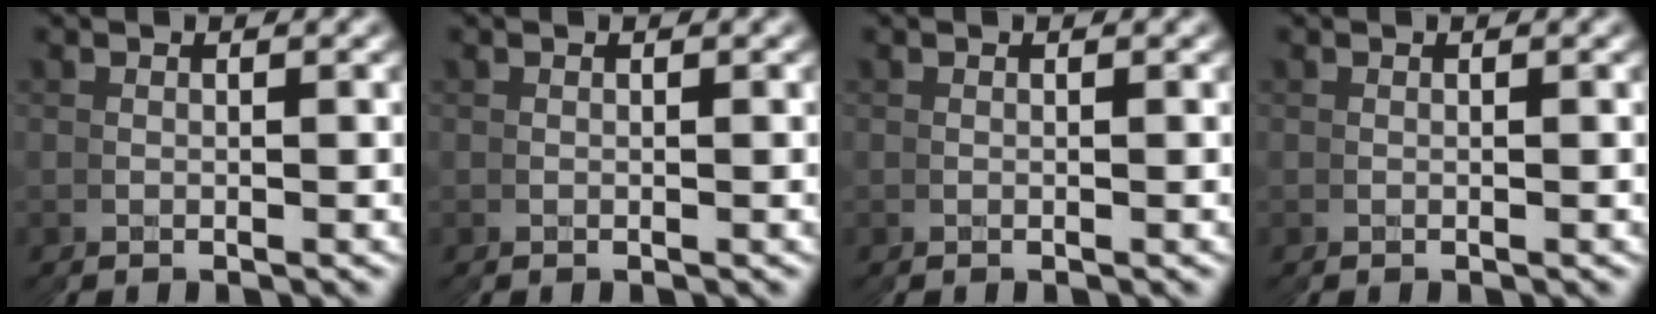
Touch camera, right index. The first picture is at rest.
{"total": 0.0}
{"total": 0.0}
{"total": 0.0}